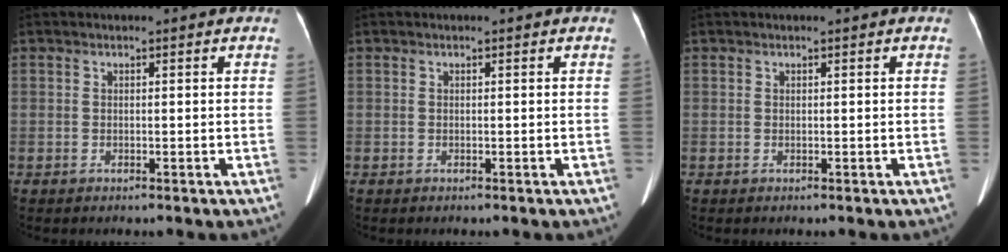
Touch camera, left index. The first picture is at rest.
{"total": 0.0}
{"total": 0.0}